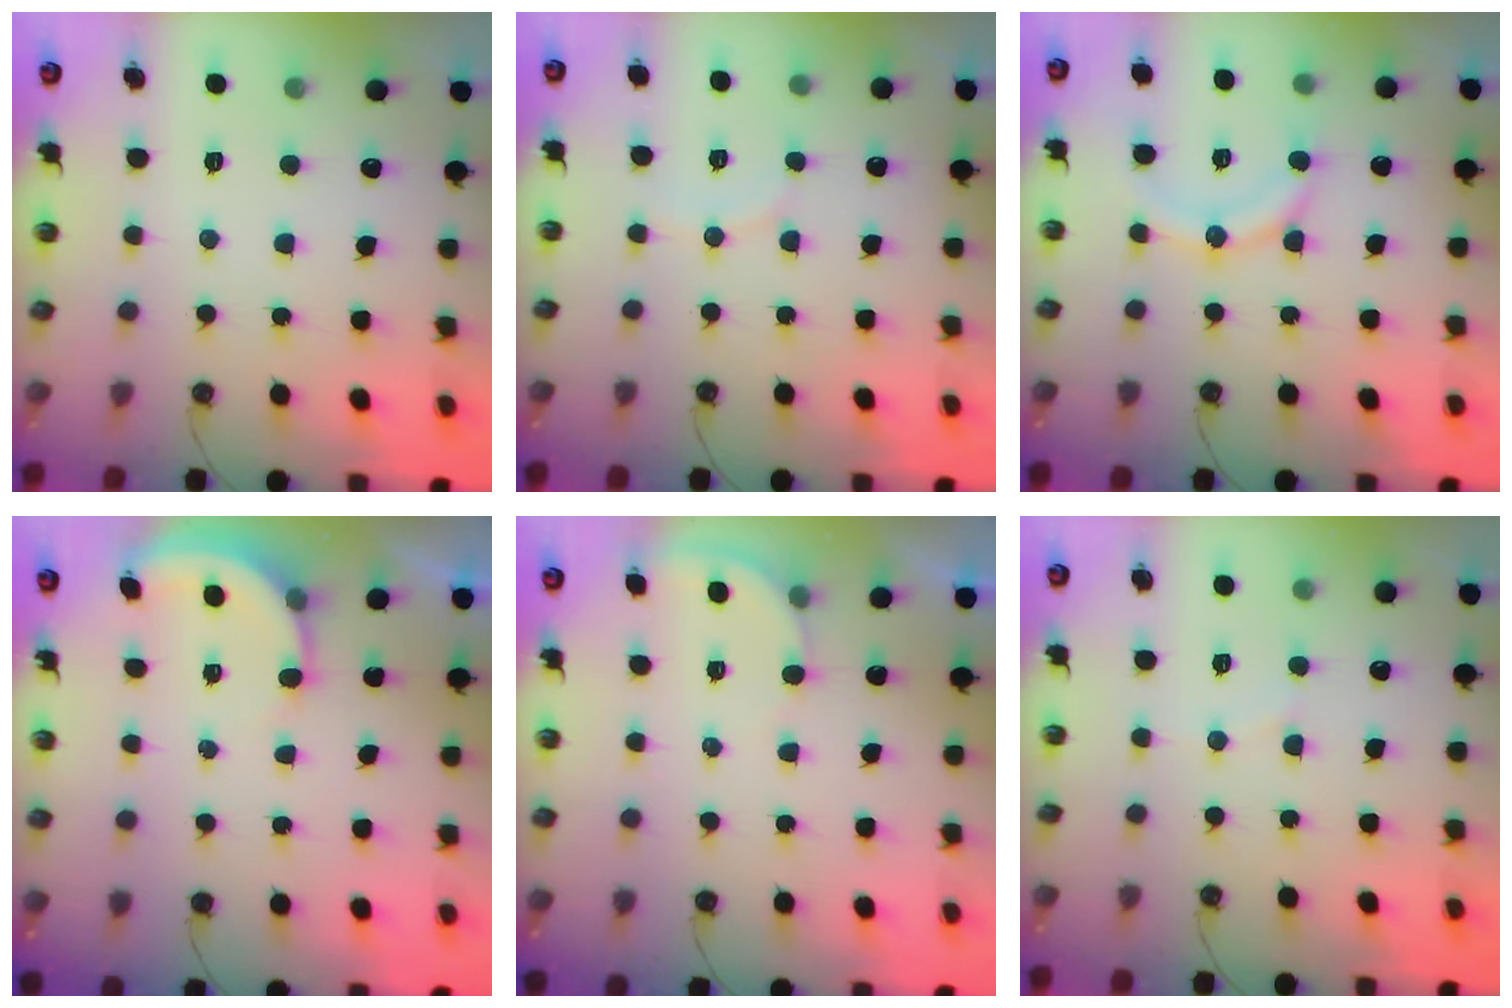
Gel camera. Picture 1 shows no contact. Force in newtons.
{"total": 4.7, "press": 4.6, "slide": 0.5}
{"total": 11.7, "press": 11.4, "slide": 2.7}
{"total": 2.5, "press": 2.5, "slide": 0.4}
{"total": 2.9, "press": 2.9, "slide": 0.2}
{"total": 3.2, "press": 3.2, "slide": 0.2}